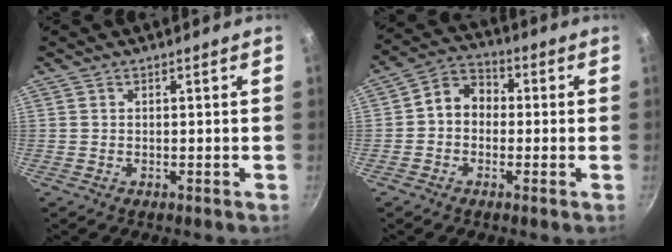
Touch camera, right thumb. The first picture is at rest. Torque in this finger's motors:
{"motor_torque": [0.10, 0.16, 0.32, -0.51, 0.05]}